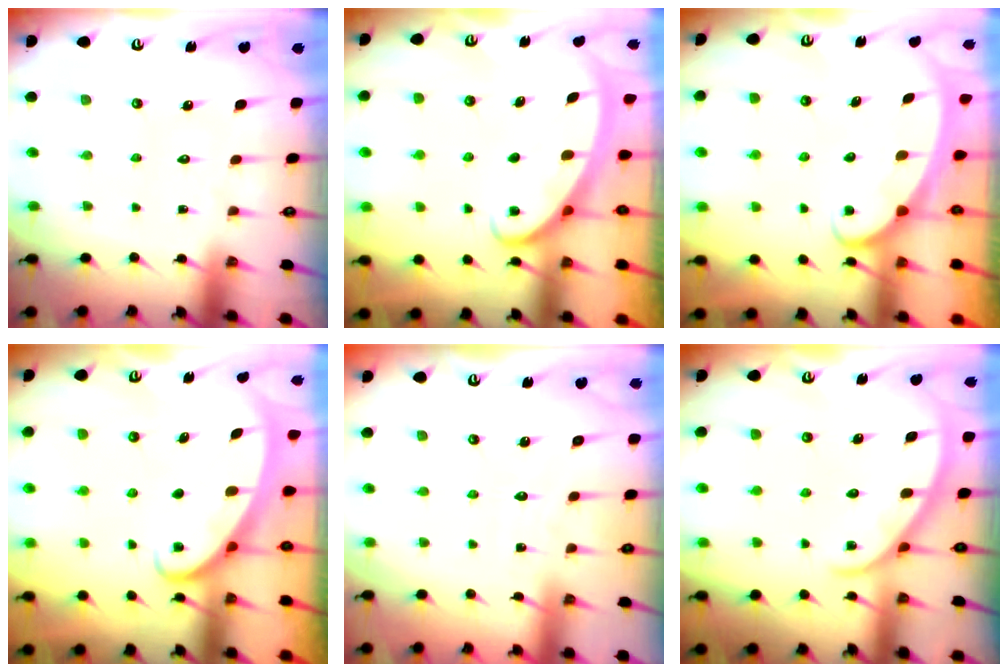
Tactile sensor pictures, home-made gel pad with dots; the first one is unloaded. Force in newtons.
{"total": 2.6, "press": 2.6, "slide": 0.4}
{"total": 2.5, "press": 2.5, "slide": 0.3}
{"total": 2.5, "press": 2.5, "slide": 0.3}
{"total": 3.4, "press": 3.4, "slide": 0.5}
{"total": 2.7, "press": 2.6, "slide": 0.3}